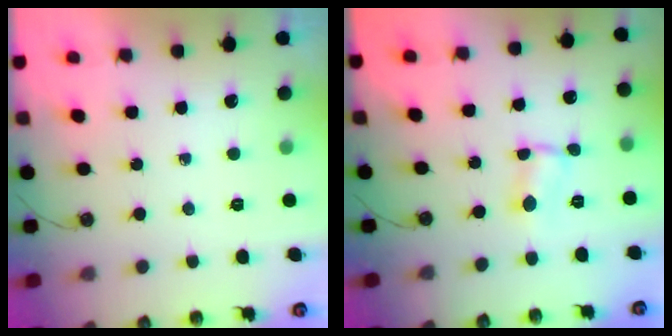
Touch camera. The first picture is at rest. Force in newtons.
{"total": 1.0, "press": 1.0, "slide": 0.2}